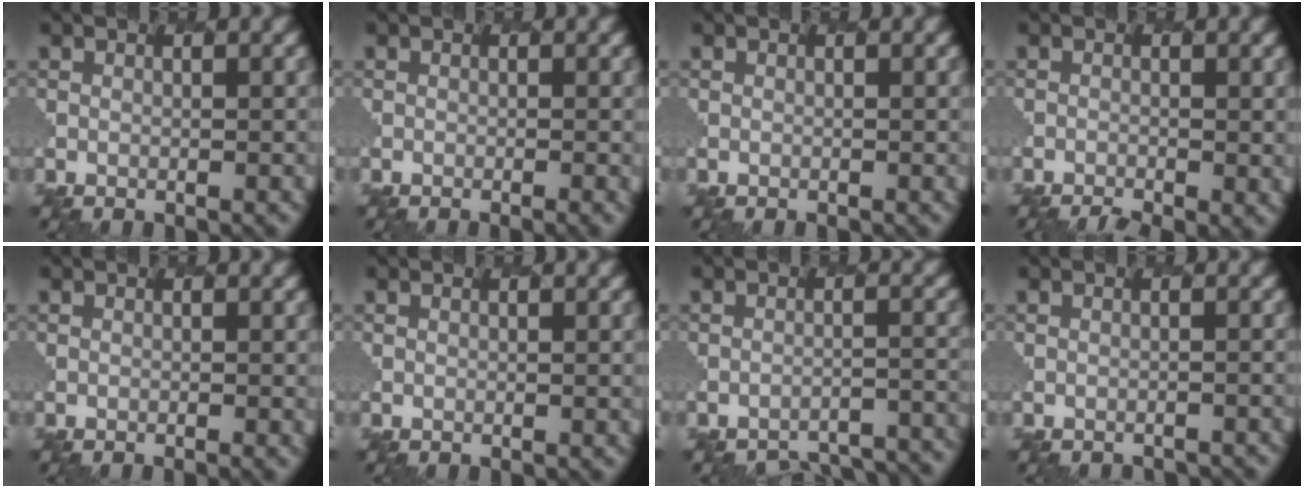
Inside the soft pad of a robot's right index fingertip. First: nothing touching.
{"total": 0.8, "force": [-0.4, 0.2, 0.6], "torque": [-0.013, -0.002, -0.008]}
{"total": 0.0}
{"total": 2.4, "force": [-2.1, 0.0, 1.0], "torque": [-0.035, 0.001, -0.029]}
{"total": 0.6, "force": [-0.4, 0.1, 0.4], "torque": [-0.009, -0.003, -0.006]}
{"total": 0.0}
{"total": 8.7, "force": [-8.7, 0.9, 0.2], "torque": [-0.011, 0.017, -0.087]}
{"total": 2.1, "force": [-2.1, 0.1, 0.2], "torque": [-0.001, 0.005, -0.015]}